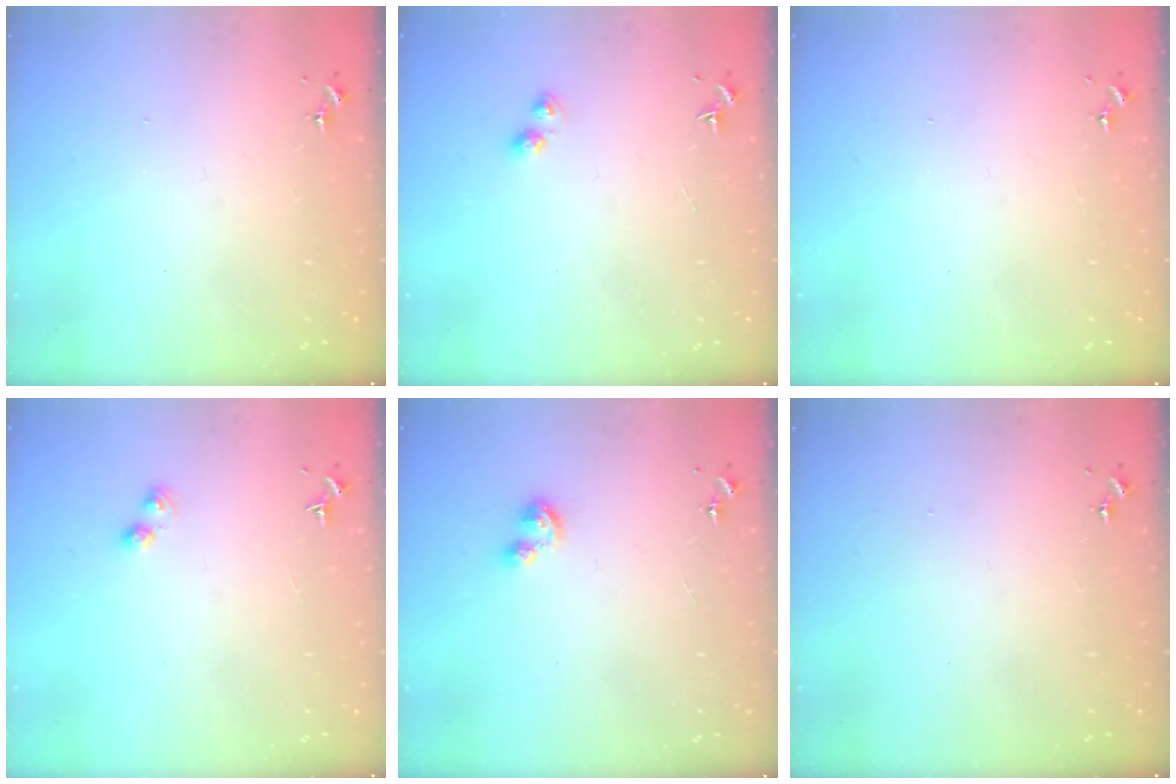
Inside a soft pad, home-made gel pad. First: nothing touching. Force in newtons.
{"total": 3.5, "press": 3.5, "slide": 0.5}
{"total": 0.0}
{"total": 4.1, "press": 4.0, "slide": 0.6}
{"total": 4.2, "press": 4.2, "slide": 0.4}
{"total": 0.0}